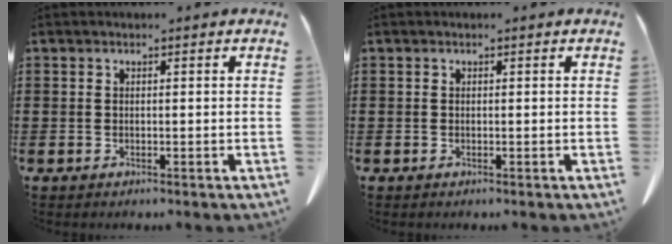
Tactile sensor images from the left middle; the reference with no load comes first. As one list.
[{"total": 0.0}]